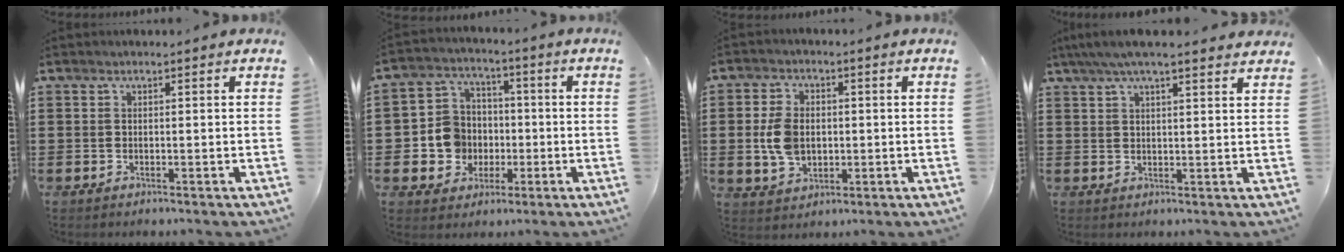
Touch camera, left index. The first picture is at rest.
{"total": 7.5, "force": [-0.9, 7.2, 1.7], "torque": [-0.072, 0.015, -0.011]}
{"total": 6.4, "force": [-0.2, 4.3, 4.7], "torque": [-0.122, 0.002, -0.011]}
{"total": 5.0, "force": [3.9, 0.7, 3.0], "torque": [-0.066, -0.001, 0.069]}